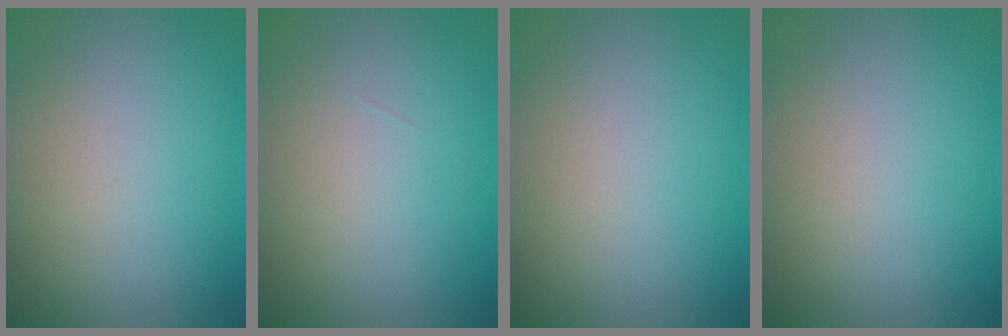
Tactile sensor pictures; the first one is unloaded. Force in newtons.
{"total": 0.0}
{"total": 0.0}
{"total": 0.0}